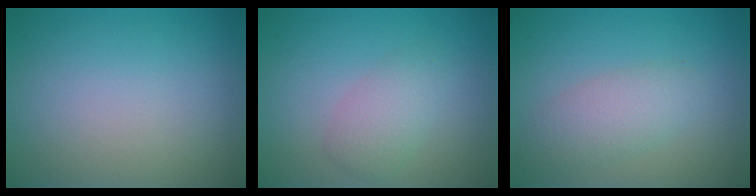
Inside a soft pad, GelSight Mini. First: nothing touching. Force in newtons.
{"total": 2.5, "press": 2.5, "slide": 0.1}
{"total": 3.0, "press": 3.0, "slide": 0.2}